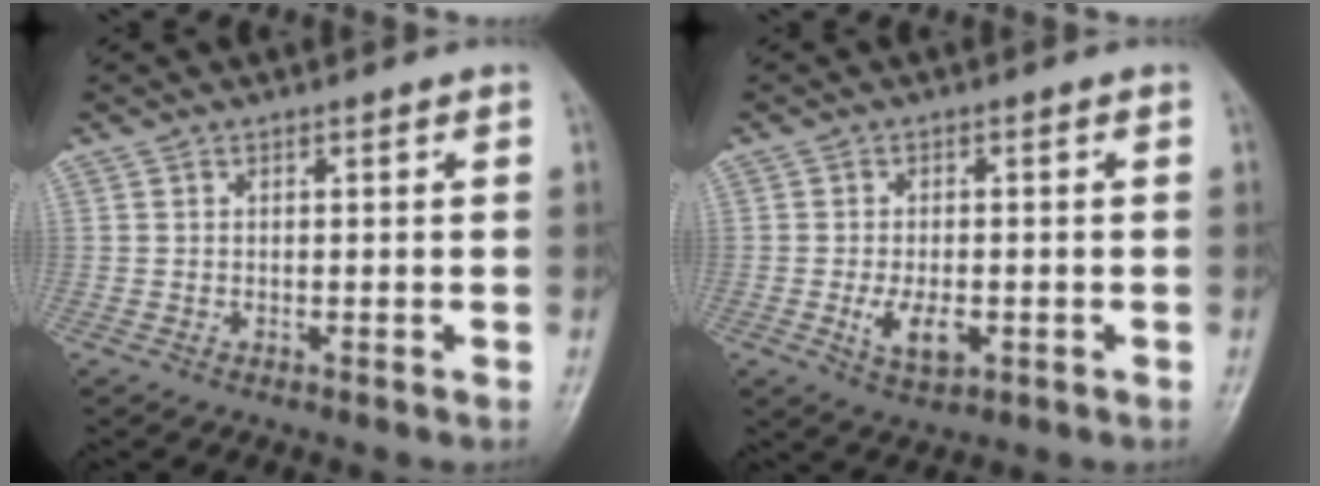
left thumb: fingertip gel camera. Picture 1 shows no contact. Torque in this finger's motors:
{"motor_torque": [-0.32, 0.35, 0.69, 0.13, 0.04]}